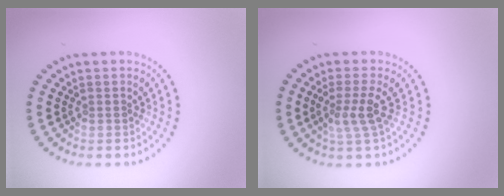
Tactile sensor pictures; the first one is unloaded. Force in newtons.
{"total": 2.5, "press": 2.0, "slide": 1.6}